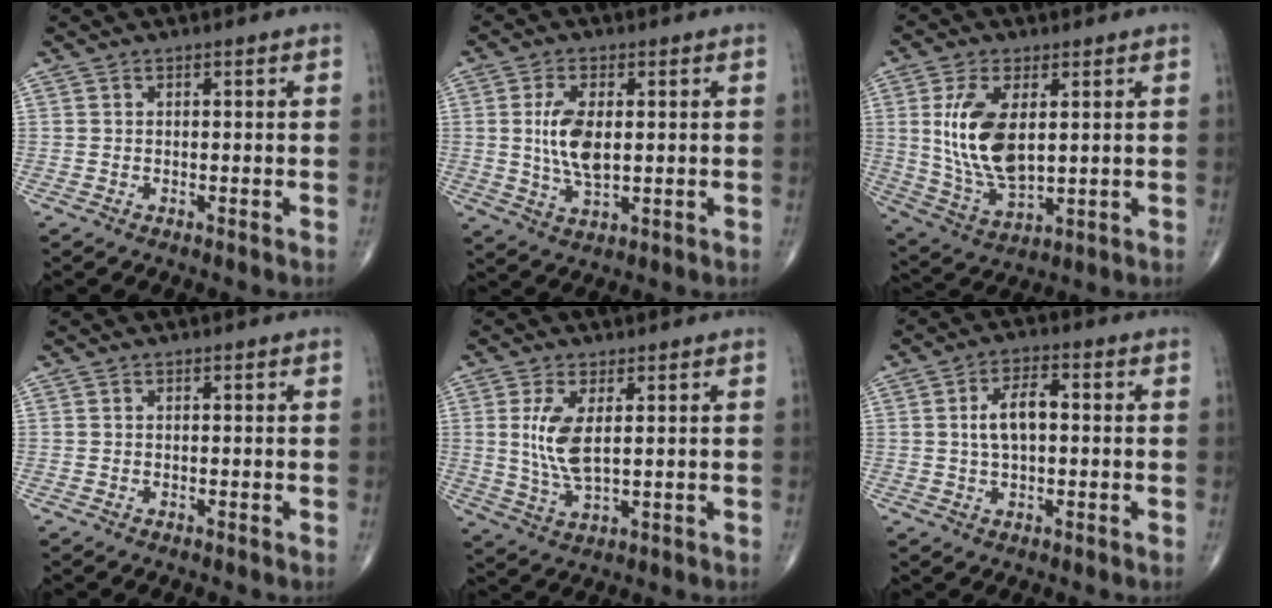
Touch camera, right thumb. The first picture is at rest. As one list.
[{"total": 8.1, "force": [0.8, 3.8, 7.1], "torque": [-0.139, -0.010, 0.018]}, {"total": 13.4, "force": [2.5, 6.7, 11.3], "torque": [-0.219, -0.018, 0.060]}, {"total": 0.0}, {"total": 7.4, "force": [1.5, 2.8, 6.7], "torque": [-0.146, -0.015, 0.037]}, {"total": 6.5, "force": [0.5, 3.2, 5.6], "torque": [-0.104, 0.014, 0.003]}]